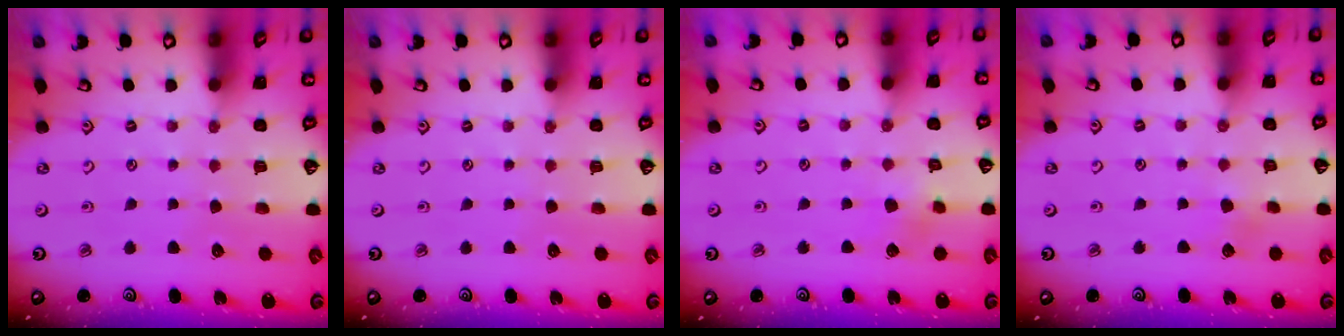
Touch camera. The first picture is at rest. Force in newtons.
{"total": 0.0}
{"total": 4.8, "press": 4.6, "slide": 1.1}
{"total": 2.5, "press": 2.5, "slide": 0.2}